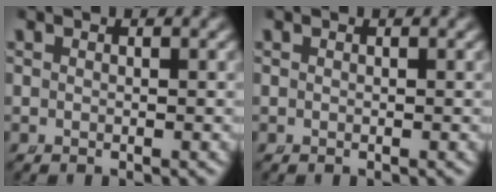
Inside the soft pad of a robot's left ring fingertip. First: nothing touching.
{"total": 0.0}